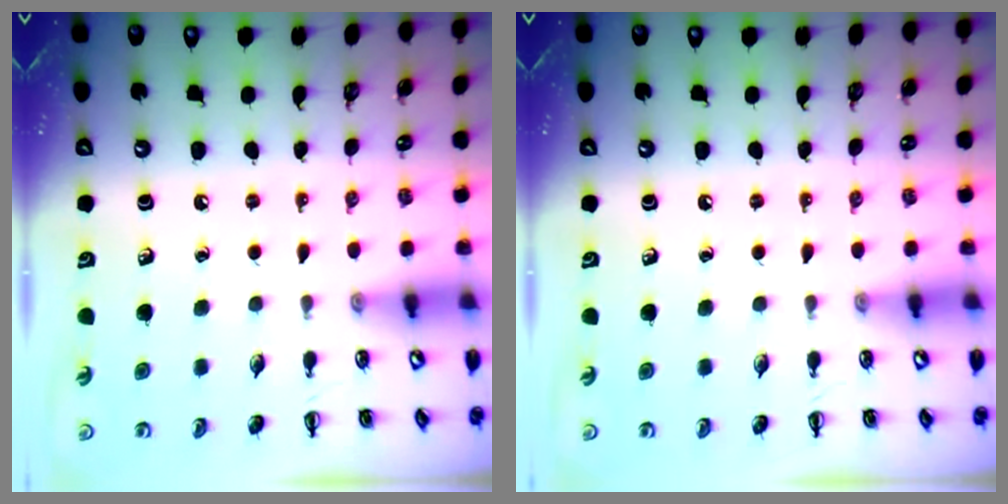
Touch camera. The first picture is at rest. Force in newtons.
{"total": 0.0}